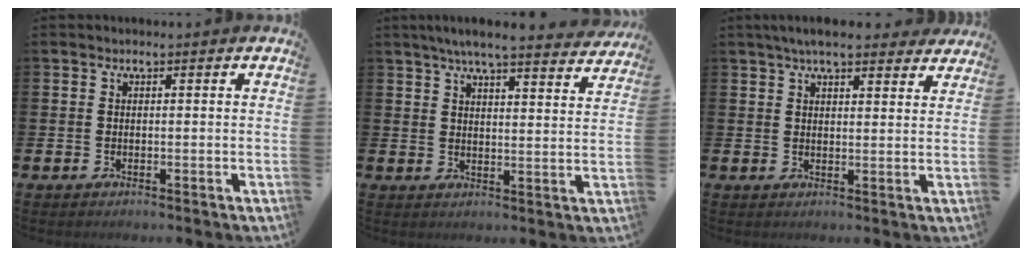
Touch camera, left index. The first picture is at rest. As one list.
[{"total": 6.1, "force": [5.8, 0.2, 2.1], "torque": [-0.050, -0.030, 0.099]}, {"total": 5.4, "force": [4.9, 1.1, 2.1], "torque": [-0.040, -0.016, 0.086]}]